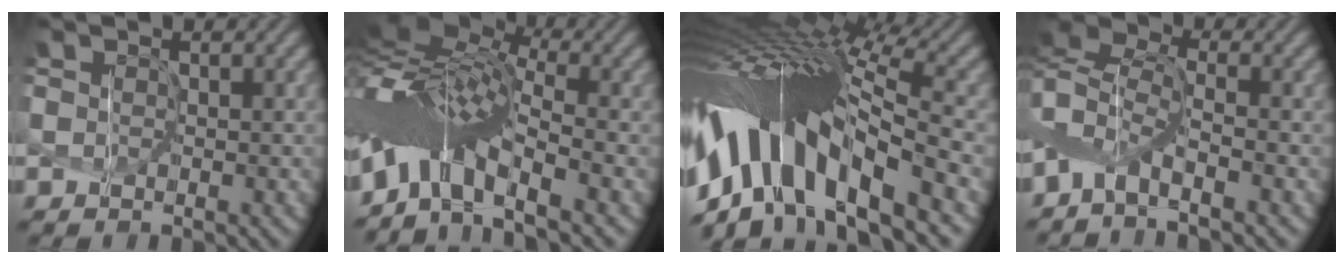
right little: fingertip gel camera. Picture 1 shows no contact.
{"total": 8.0, "force": [-2.9, 2.3, 7.1], "torque": [-0.142, 0.011, -0.056]}
{"total": 13.7, "force": [-4.6, 4.8, 12.0], "torque": [-0.251, 0.024, -0.070]}
{"total": 4.3, "force": [-3.0, 1.0, 2.8], "torque": [-0.082, -0.004, -0.062]}